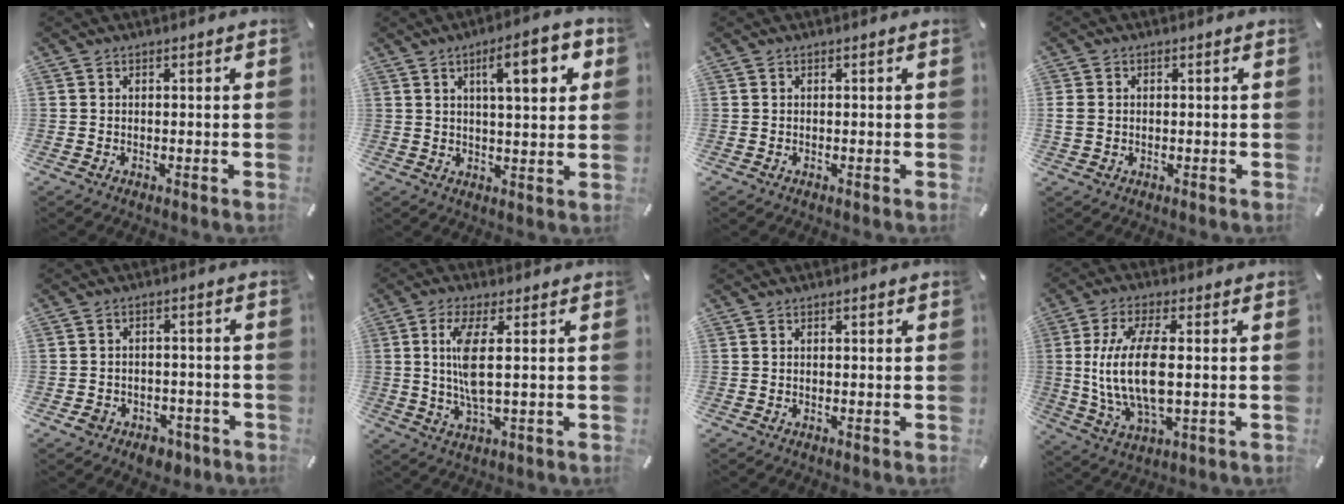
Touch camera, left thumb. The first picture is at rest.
{"total": 11.6, "force": [4.7, 3.3, 10.0], "torque": [-0.143, -0.009, 0.067]}
{"total": 0.0}
{"total": 2.1, "force": [0.0, 1.7, 1.2], "torque": [-0.023, 0.005, -0.001]}
{"total": 4.8, "force": [-2.9, 3.5, 1.6], "torque": [-0.026, 0.017, -0.051]}
{"total": 8.8, "force": [1.0, 2.2, 8.4], "torque": [-0.187, -0.013, 0.011]}
{"total": 0.5, "force": [0.3, 0.1, 0.4], "torque": [-0.008, 0.004, 0.004]}
{"total": 14.2, "force": [0.9, 5.7, 13.0], "torque": [-0.289, -0.016, 0.010]}